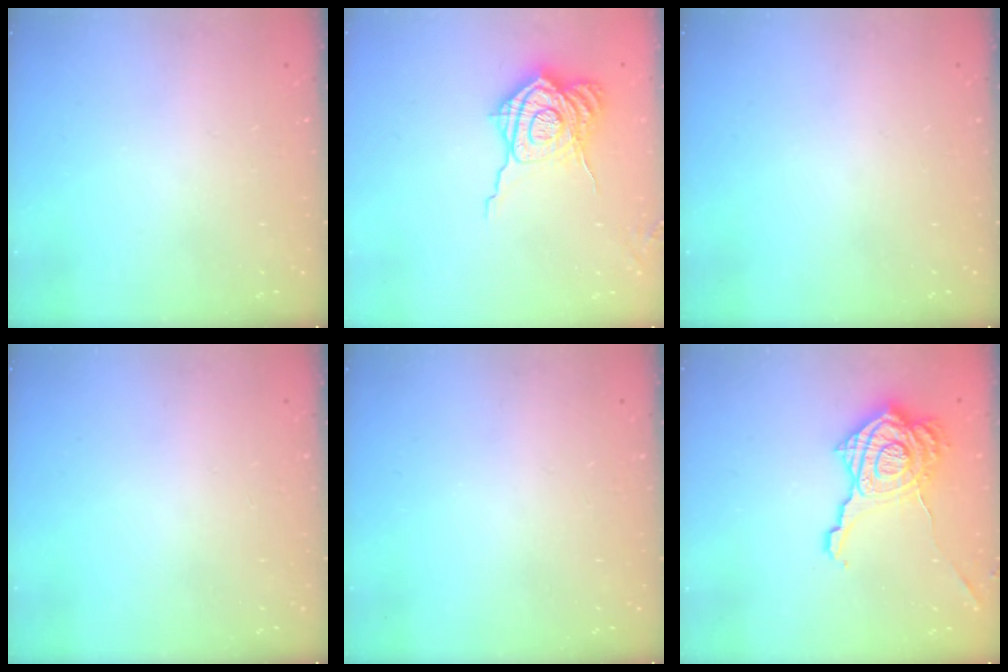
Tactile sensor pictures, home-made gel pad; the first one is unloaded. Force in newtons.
{"total": 17.9, "press": 17.9, "slide": 0.8}
{"total": 0.0}
{"total": 0.0}
{"total": 0.0}
{"total": 20.8, "press": 20.7, "slide": 1.2}